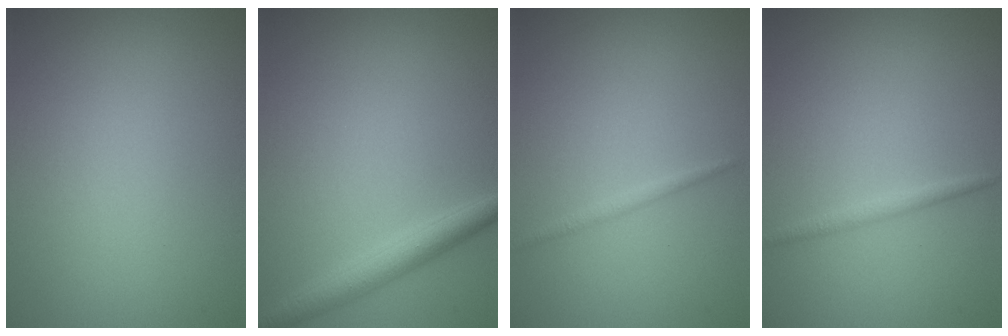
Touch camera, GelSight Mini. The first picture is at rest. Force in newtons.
{"total": 2.6, "press": 2.6, "slide": 0.1}
{"total": 0.8, "press": 0.8, "slide": 0.0}
{"total": 1.1, "press": 1.1, "slide": 0.0}